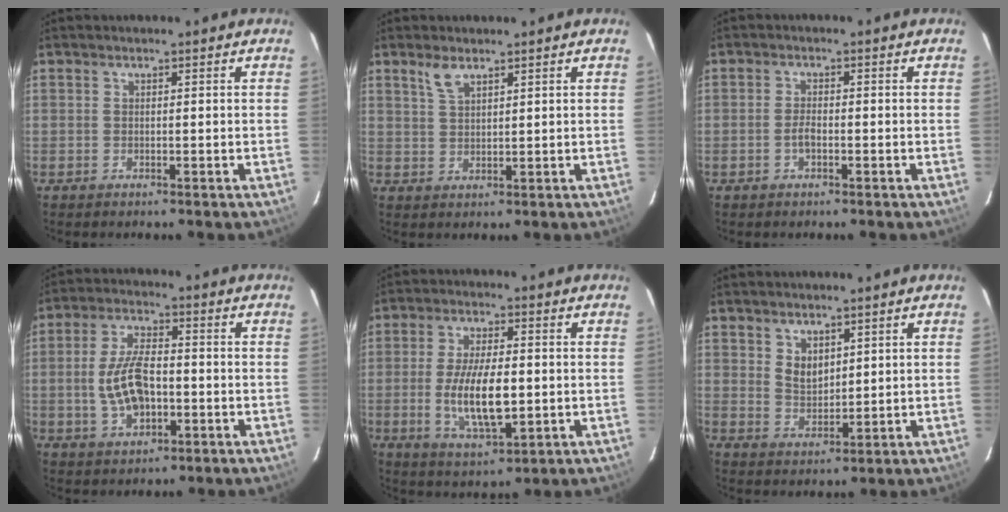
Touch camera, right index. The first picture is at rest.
{"total": 3.2, "force": [2.3, 1.2, 1.9], "torque": [-0.038, 0.003, 0.048]}
{"total": 2.0, "force": [-0.8, 0.8, 1.6], "torque": [-0.035, 0.002, -0.016]}
{"total": 10.0, "force": [-1.7, 5.0, 8.5], "torque": [-0.173, 0.004, -0.024]}
{"total": 11.7, "force": [-1.5, 4.5, 10.8], "torque": [-0.208, -0.012, -0.022]}
{"total": 4.4, "force": [2.2, 2.8, 2.5], "torque": [-0.038, -0.001, 0.045]}